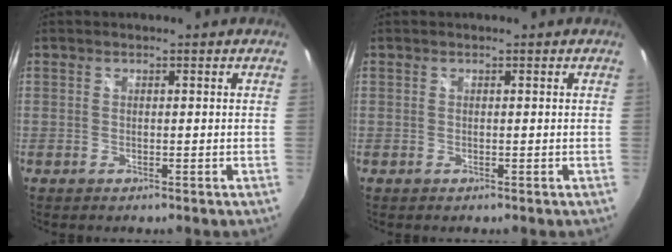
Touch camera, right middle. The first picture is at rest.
{"total": 0.0}